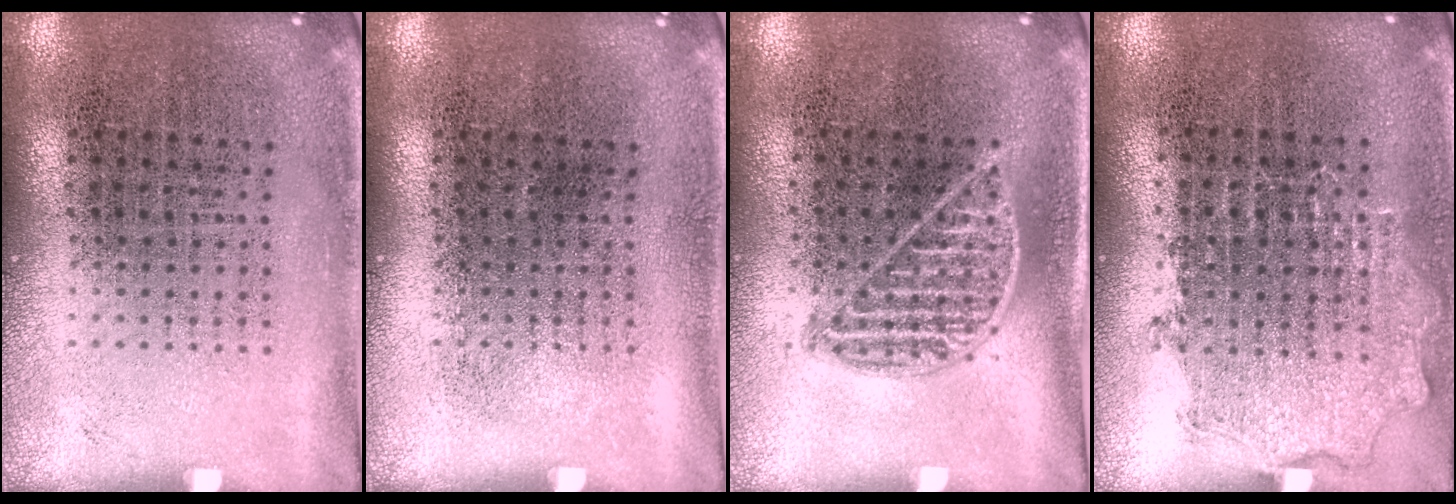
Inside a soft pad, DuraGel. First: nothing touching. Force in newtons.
{"total": 0.0}
{"total": 0.9, "press": 0.9, "slide": 0.3}
{"total": 0.8, "press": 0.8, "slide": 0.3}